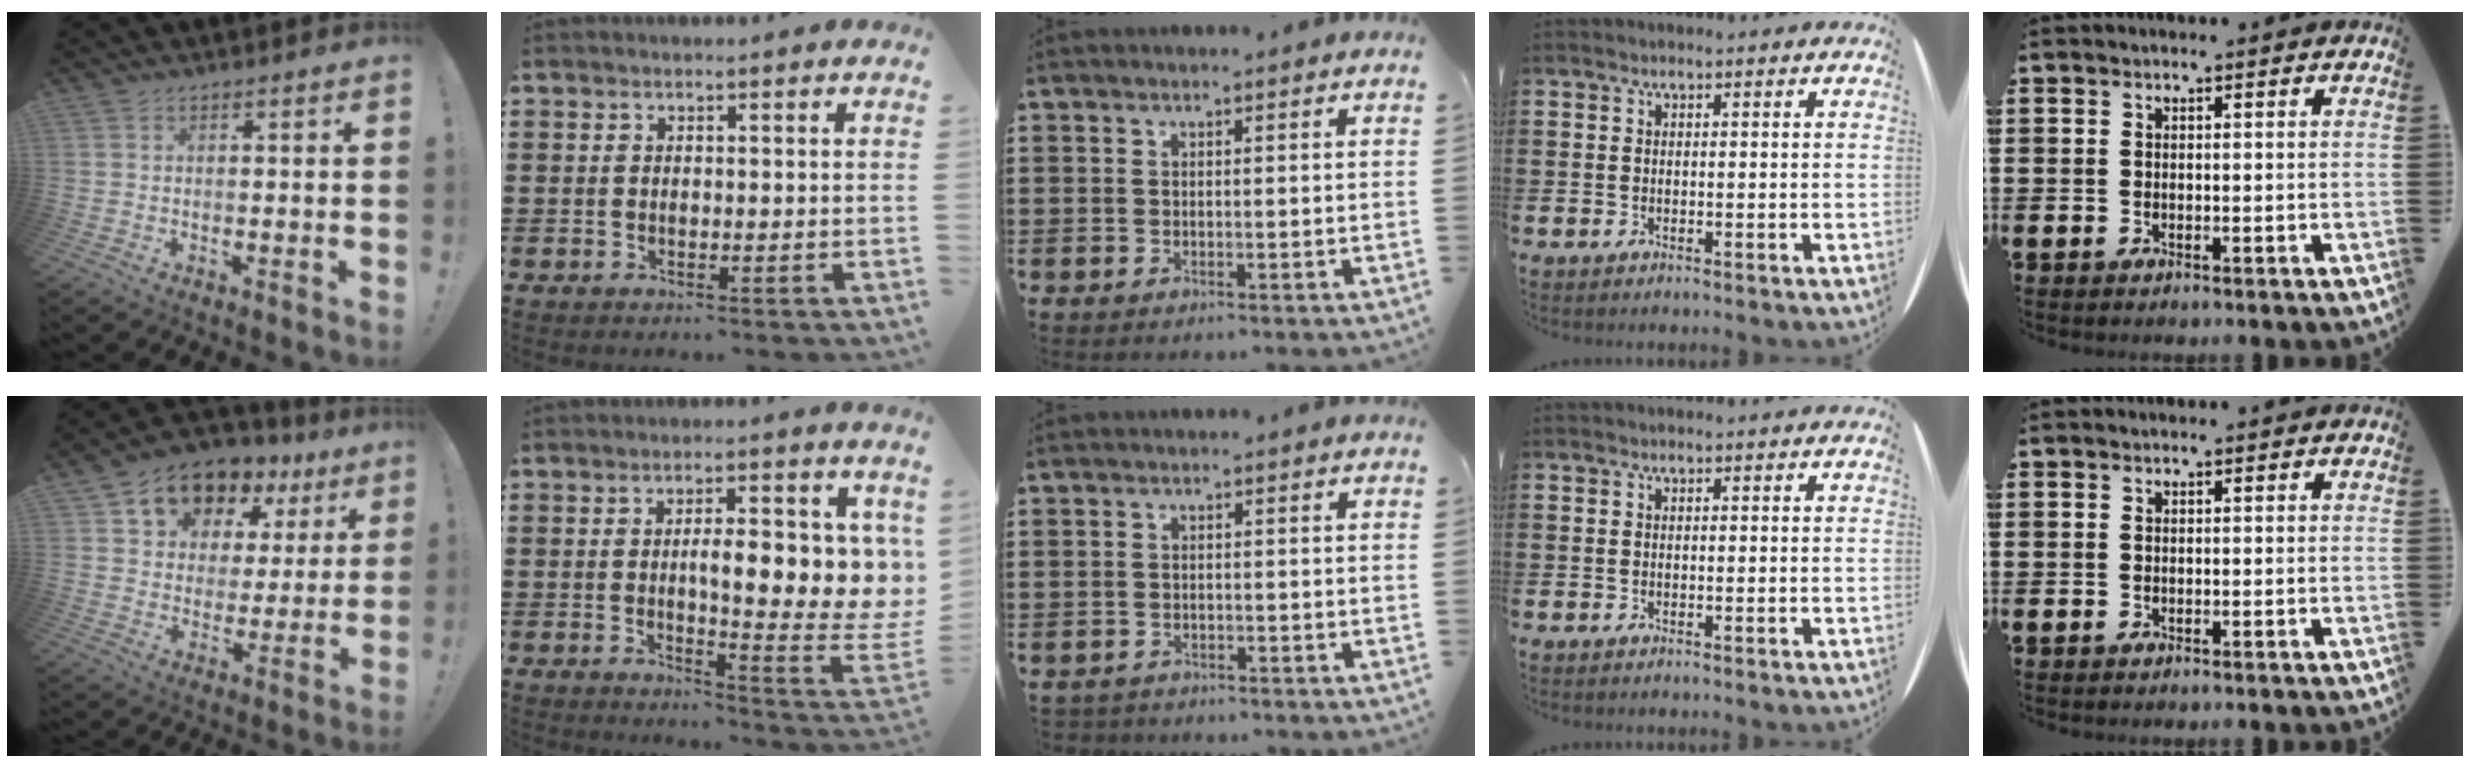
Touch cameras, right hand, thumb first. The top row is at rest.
{"thumb": {"total": 11.3, "force": [7.5, 7.5, 3.9], "torque": [-0.062, -0.059, 0.139]}, "index": {"total": 9.8, "force": [1.5, 3.2, 9.1], "torque": [-0.130, -0.014, 0.020]}, "middle": {"total": 1.4, "force": [-1.3, 0.3, -0.3], "torque": [0.000, 0.000, -0.031]}}